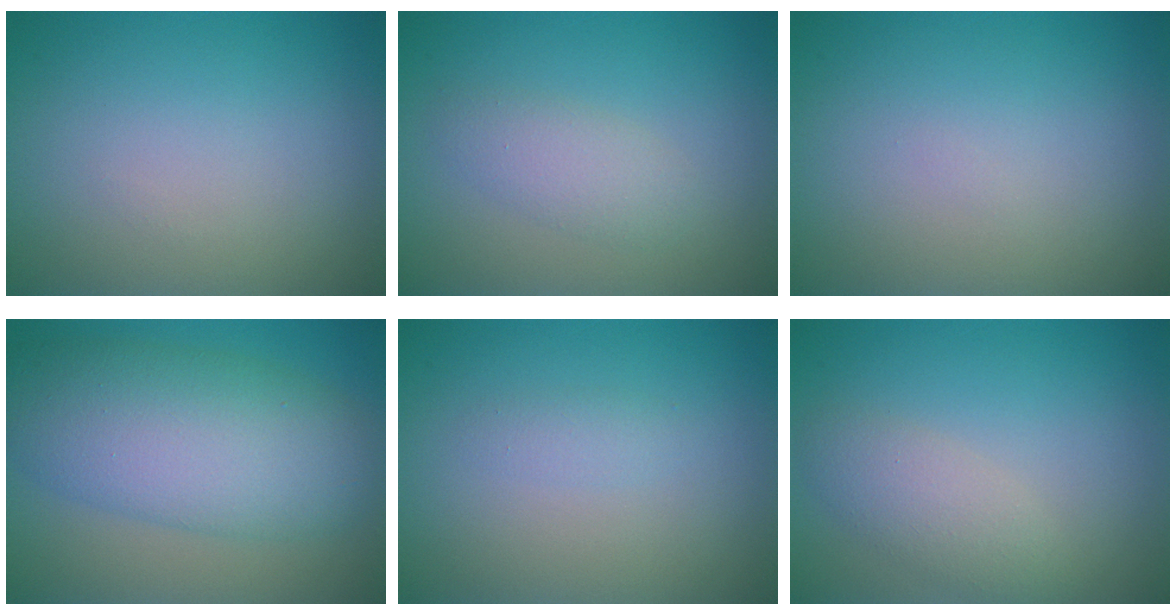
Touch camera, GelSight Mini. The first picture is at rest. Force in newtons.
{"total": 2.3, "press": 2.3, "slide": 0.1}
{"total": 0.0}
{"total": 9.1, "press": 9.1, "slide": 0.0}
{"total": 0.9, "press": 0.9, "slide": 0.0}
{"total": 2.8, "press": 2.8, "slide": 0.2}